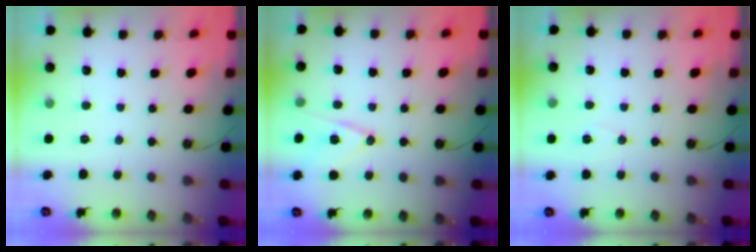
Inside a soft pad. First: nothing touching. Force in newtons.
{"total": 10.7, "press": 9.9, "slide": 3.9}
{"total": 5.0, "press": 3.9, "slide": 3.1}